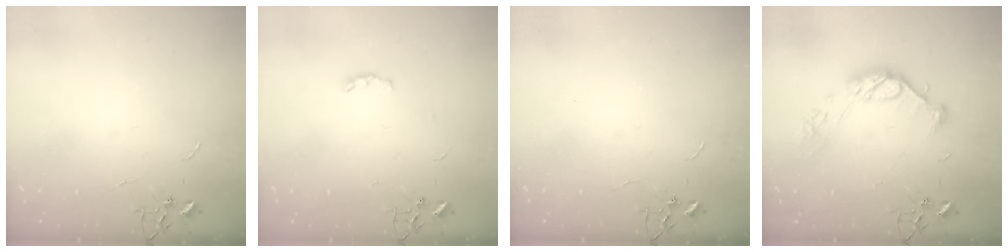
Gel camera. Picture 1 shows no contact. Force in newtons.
{"total": 3.9, "press": 3.9, "slide": 0.5}
{"total": 0.0}
{"total": 11.3, "press": 11.3, "slide": 1.0}